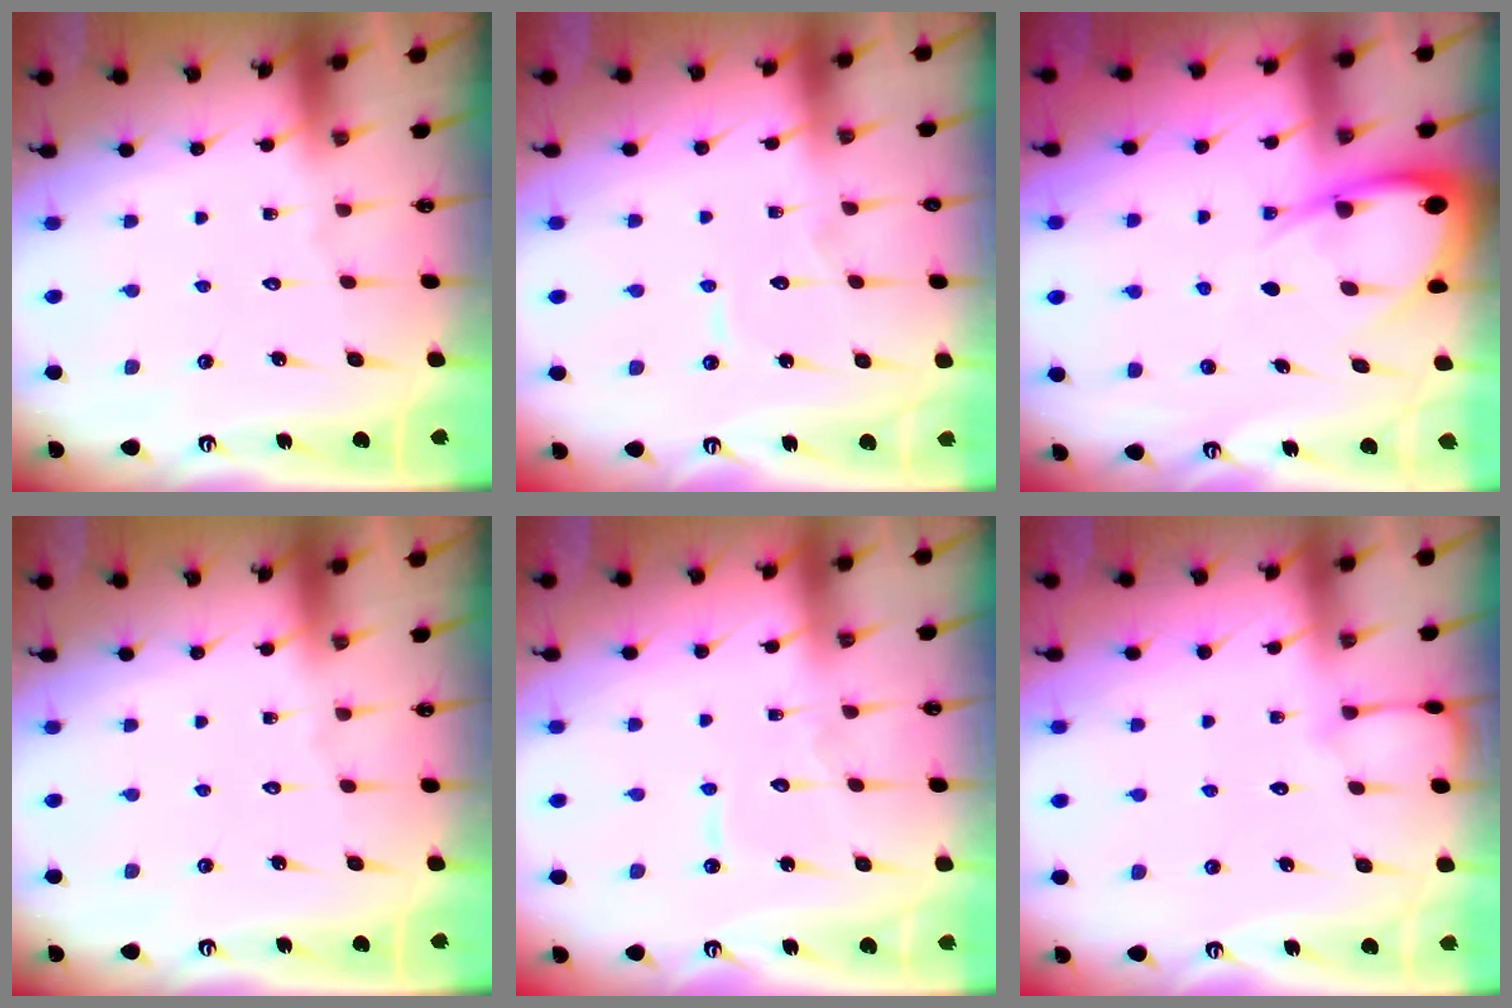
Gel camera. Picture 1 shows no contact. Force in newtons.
{"total": 5.2, "press": 5.2, "slide": 0.4}
{"total": 8.4, "press": 8.4, "slide": 0.8}
{"total": 0.0}
{"total": 5.3, "press": 5.3, "slide": 0.4}
{"total": 3.2, "press": 3.2, "slide": 0.4}